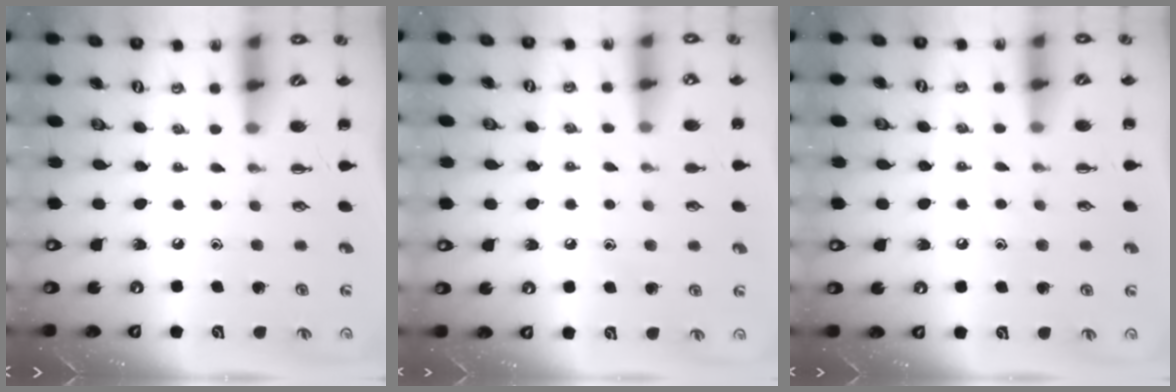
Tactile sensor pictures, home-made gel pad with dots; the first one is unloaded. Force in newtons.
{"total": 6.8, "press": 6.6, "slide": 1.7}
{"total": 6.0, "press": 5.9, "slide": 1.4}